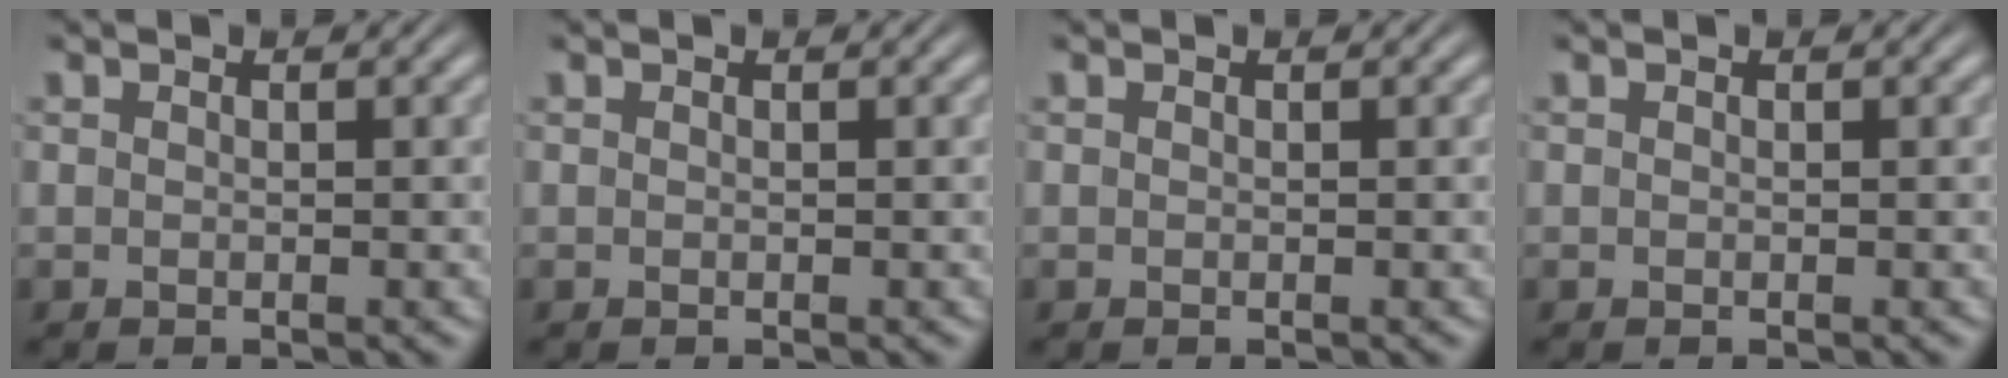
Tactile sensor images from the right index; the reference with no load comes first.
{"total": 0.0}
{"total": 0.0}
{"total": 0.0}